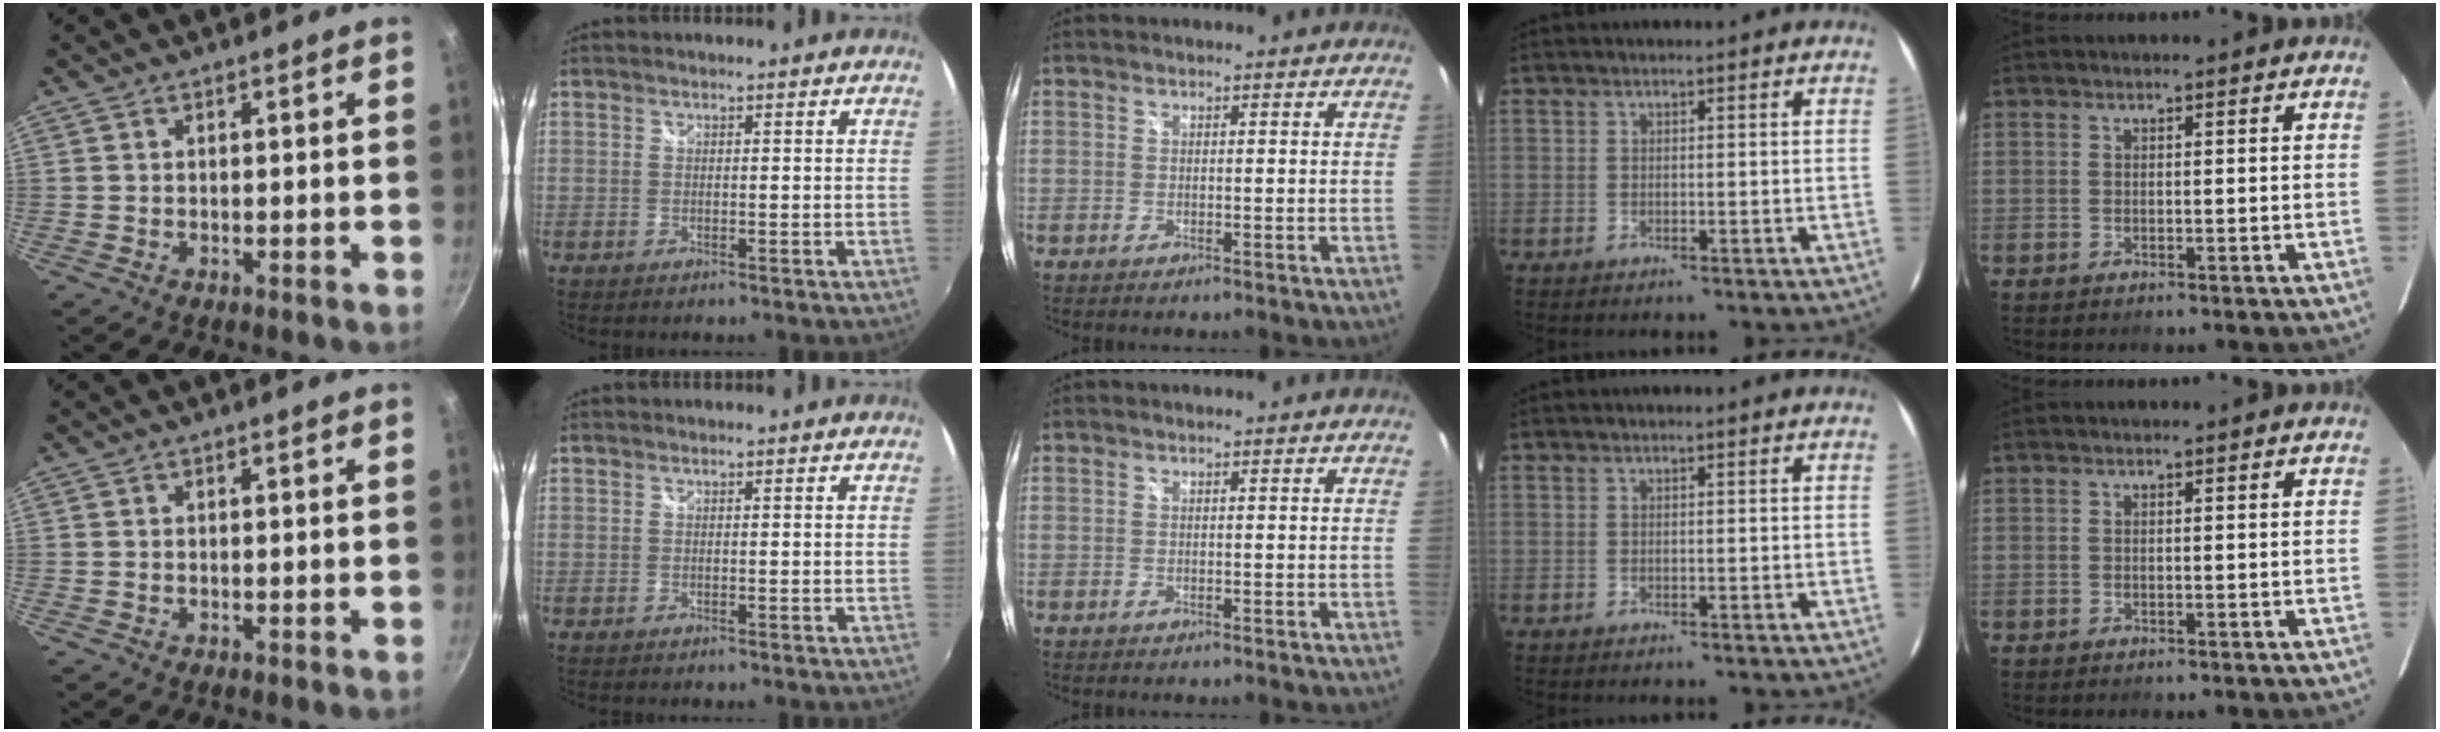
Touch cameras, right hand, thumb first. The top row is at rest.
{}